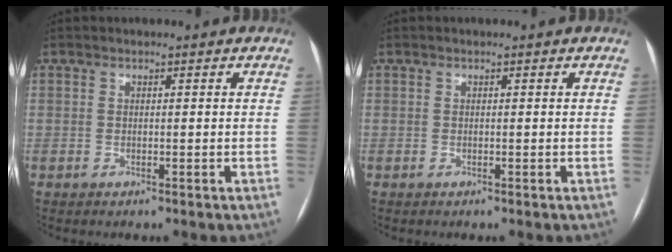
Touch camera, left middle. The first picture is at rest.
{"total": 0.0}